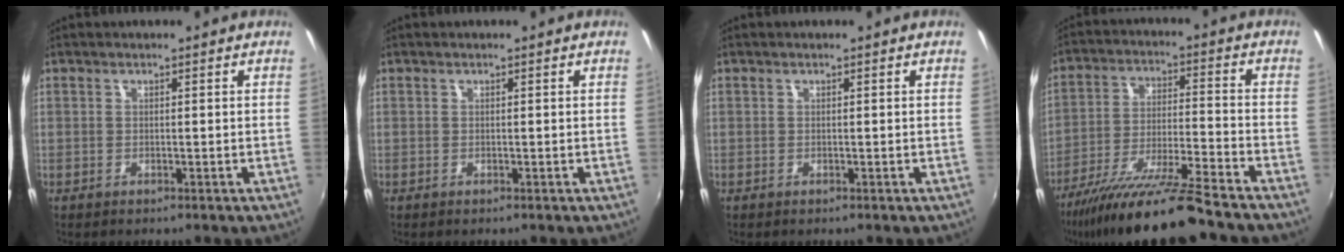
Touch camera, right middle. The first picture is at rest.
{"total": 0.0}
{"total": 0.0}
{"total": 16.9, "force": [-14.0, 0.0, 9.4], "torque": [-0.188, -0.033, -0.243]}